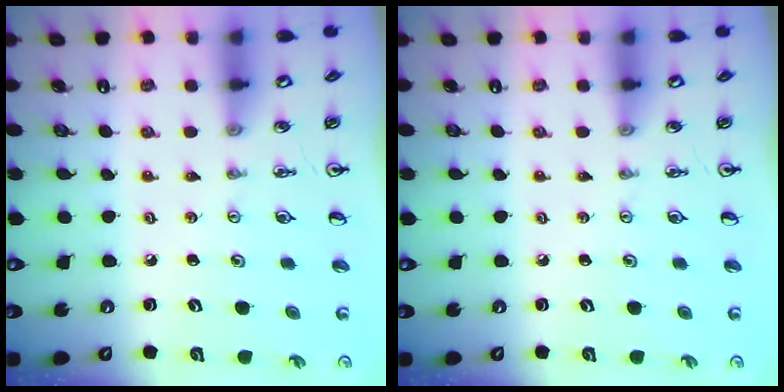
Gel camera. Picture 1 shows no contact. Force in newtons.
{"total": 0.0}